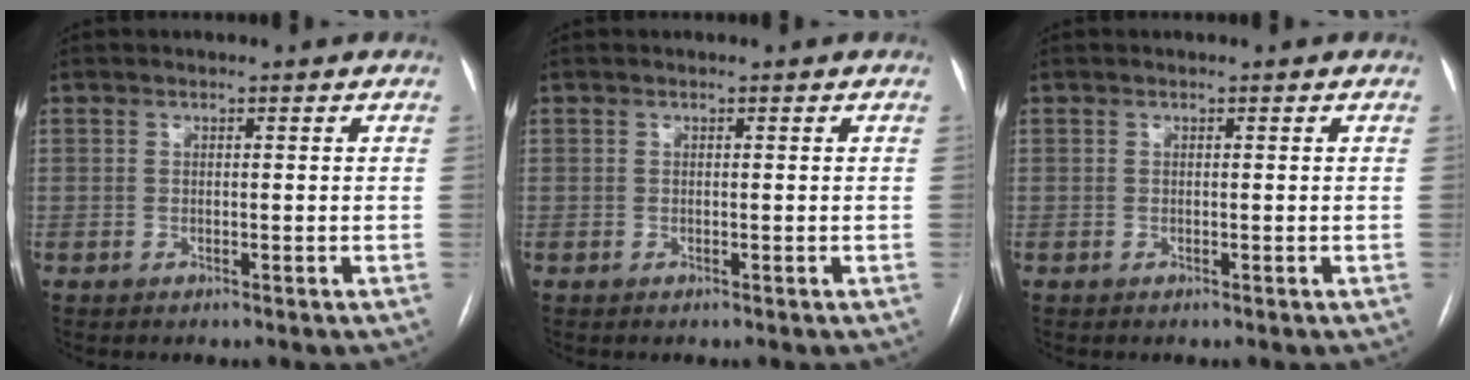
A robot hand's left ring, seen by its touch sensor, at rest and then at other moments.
{"total": 0.0}
{"total": 0.0}